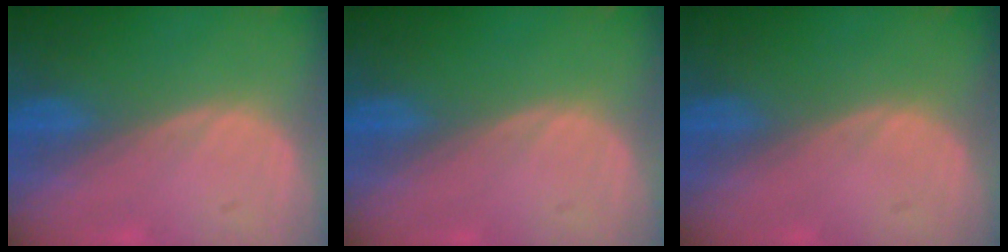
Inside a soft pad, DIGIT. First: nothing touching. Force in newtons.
{"total": 0.0}
{"total": 0.0}